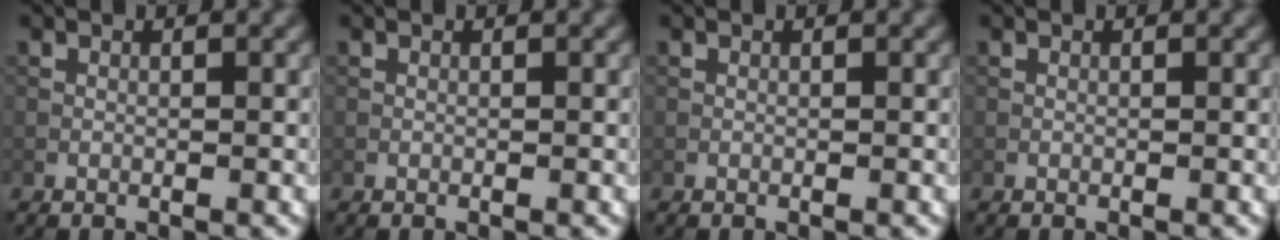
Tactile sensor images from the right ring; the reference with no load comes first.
{"total": 0.0}
{"total": 0.0}
{"total": 0.0}